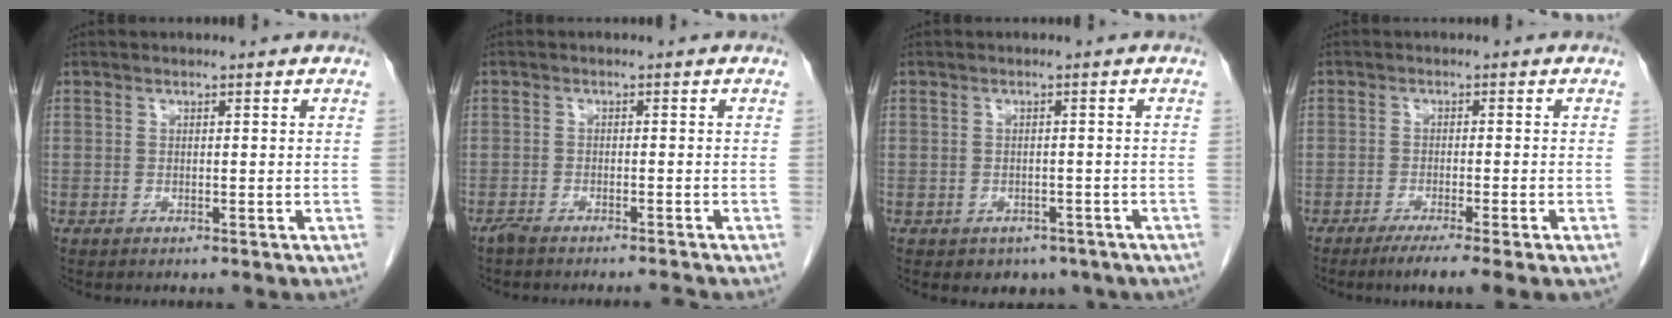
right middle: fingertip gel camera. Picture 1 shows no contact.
{"total": 2.9, "force": [-2.8, -0.4, 0.9], "torque": [-0.018, -0.006, -0.045]}
{"total": 4.8, "force": [-3.2, 3.3, 1.3], "torque": [-0.007, 0.006, -0.032]}
{"total": 6.7, "force": [-4.5, -0.1, 5.0], "torque": [-0.066, -0.016, -0.067]}